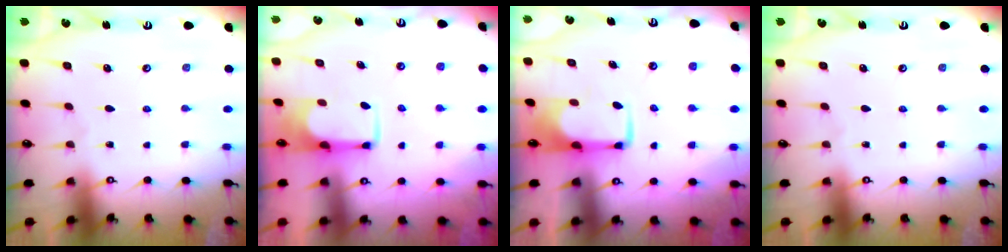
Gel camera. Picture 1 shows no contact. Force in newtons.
{"total": 3.1, "press": 3.1, "slide": 0.4}
{"total": 1.8, "press": 1.7, "slide": 0.4}
{"total": 0.0}